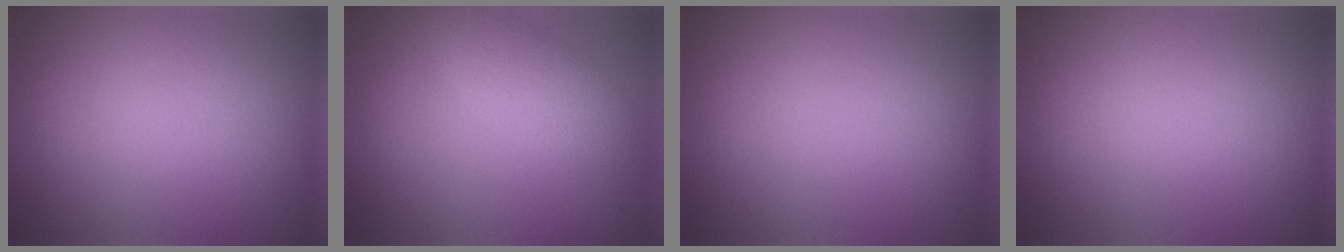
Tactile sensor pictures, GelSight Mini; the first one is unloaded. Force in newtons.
{"total": 2.6, "press": 2.6, "slide": 0.2}
{"total": 0.0}
{"total": 0.0}